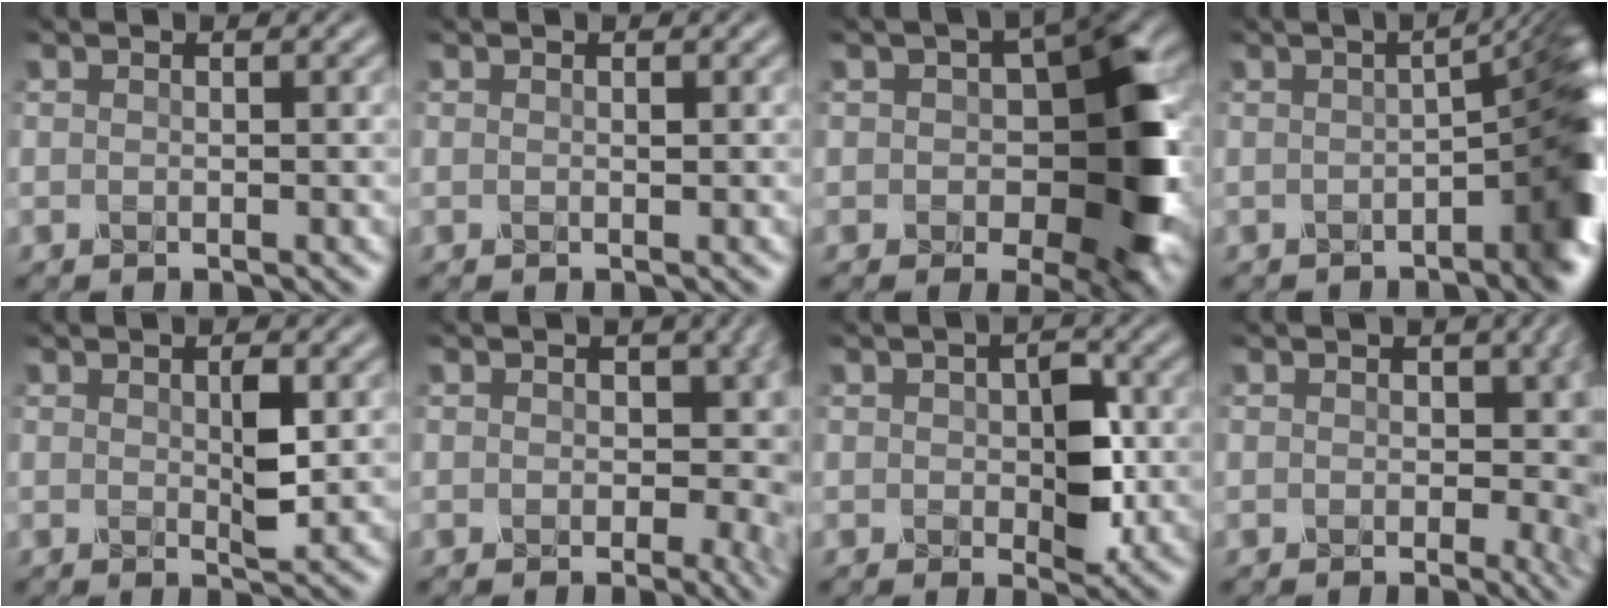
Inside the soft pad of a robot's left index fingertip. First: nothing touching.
{"total": 0.0}
{"total": 10.1, "force": [-0.6, 6.1, 8.1], "torque": [-0.091, 0.002, -0.012]}
{"total": 8.1, "force": [-1.5, 2.5, 7.5], "torque": [-0.075, -0.001, -0.020]}
{"total": 2.5, "force": [0.3, 0.8, 2.3], "torque": [-0.042, -0.004, 0.007]}
{"total": 5.4, "force": [-0.1, 3.8, 3.8], "torque": [-0.034, -0.003, -0.010]}
{"total": 4.0, "force": [-0.1, 2.3, 3.3], "torque": [-0.051, -0.003, 0.000]}
{"total": 5.6, "force": [0.1, 3.5, 4.3], "torque": [-0.035, -0.002, -0.006]}